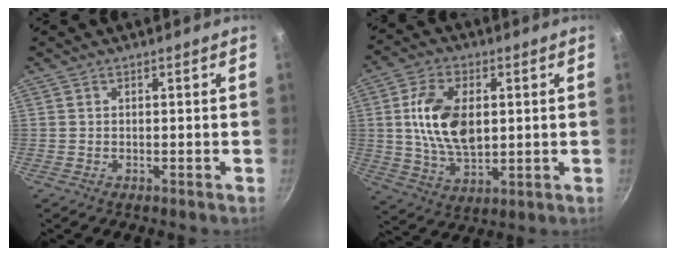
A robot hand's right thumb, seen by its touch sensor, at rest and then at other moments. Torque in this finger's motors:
{"motor_torque": [2.07, 2.04, 1.48, -0.08, 0.18]}